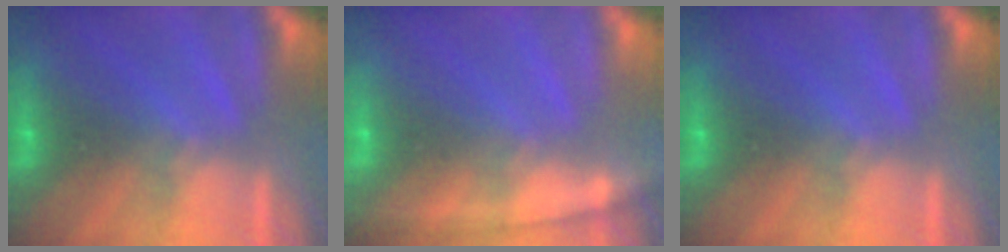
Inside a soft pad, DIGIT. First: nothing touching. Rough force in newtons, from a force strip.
{"total": 1.6}
{"total": 0.0}